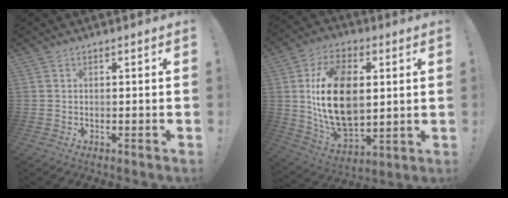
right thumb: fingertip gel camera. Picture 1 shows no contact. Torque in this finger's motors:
{"motor_torque": [1.66, 3.08, 0.43, 0.18, 0.71]}